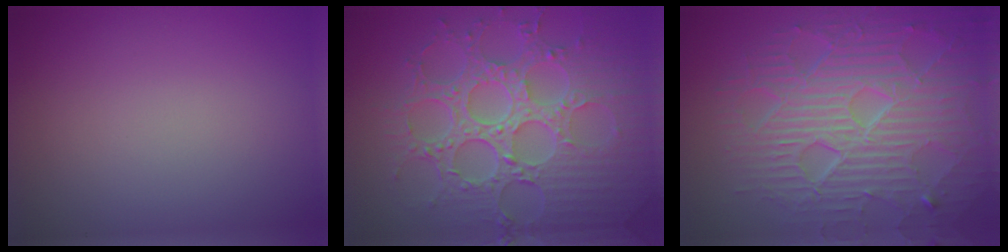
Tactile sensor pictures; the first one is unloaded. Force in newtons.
{"total": 8.9, "press": 6.6, "slide": 6.0}
{"total": 10.2, "press": 6.6, "slide": 7.8}